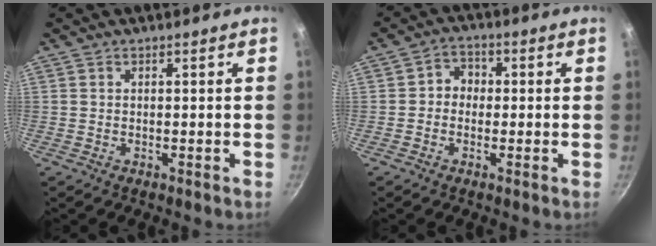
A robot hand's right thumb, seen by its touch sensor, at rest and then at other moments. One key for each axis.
{"total": 4.0, "fx": -0.4, "fy": 3.5, "fz": 1.8, "tx": -0.001, "ty": 0.014, "tz": -0.017}